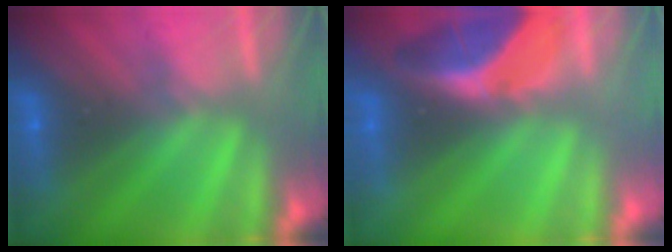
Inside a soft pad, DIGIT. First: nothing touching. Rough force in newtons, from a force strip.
{"total": 2.1}